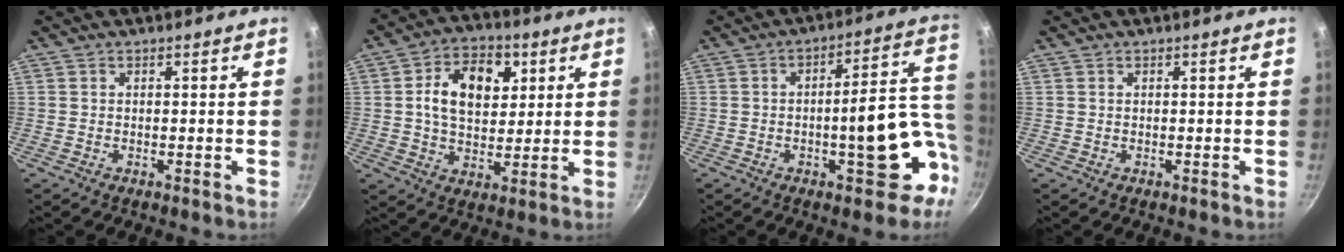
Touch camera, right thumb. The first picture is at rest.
{"total": 12.8, "force": [3.3, 8.7, 8.8], "torque": [-0.112, -0.002, 0.044]}
{"total": 16.0, "force": [-4.7, 6.3, 14.0], "torque": [-0.132, 0.052, -0.057]}
{"total": 0.0}